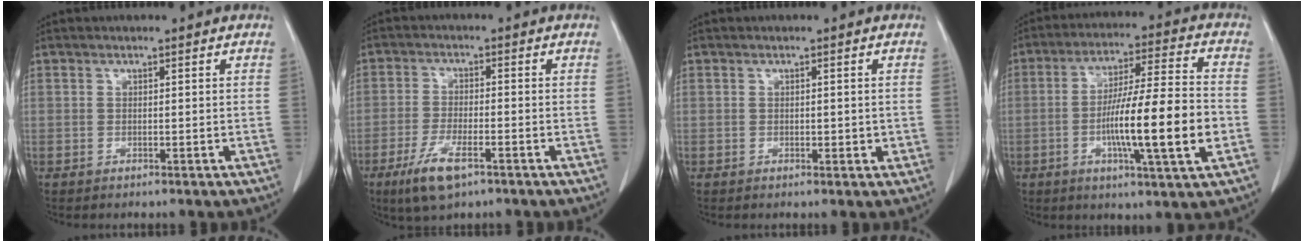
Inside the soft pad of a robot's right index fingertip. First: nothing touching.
{"total": 6.9, "force": [-3.9, 1.7, 5.4], "torque": [-0.112, -0.014, -0.065]}
{"total": 1.6, "force": [0.0, 0.9, 1.3], "torque": [-0.016, -0.003, 0.003]}
{"total": 15.6, "force": [-3.4, 0.5, 15.3], "torque": [-0.258, -0.004, -0.059]}